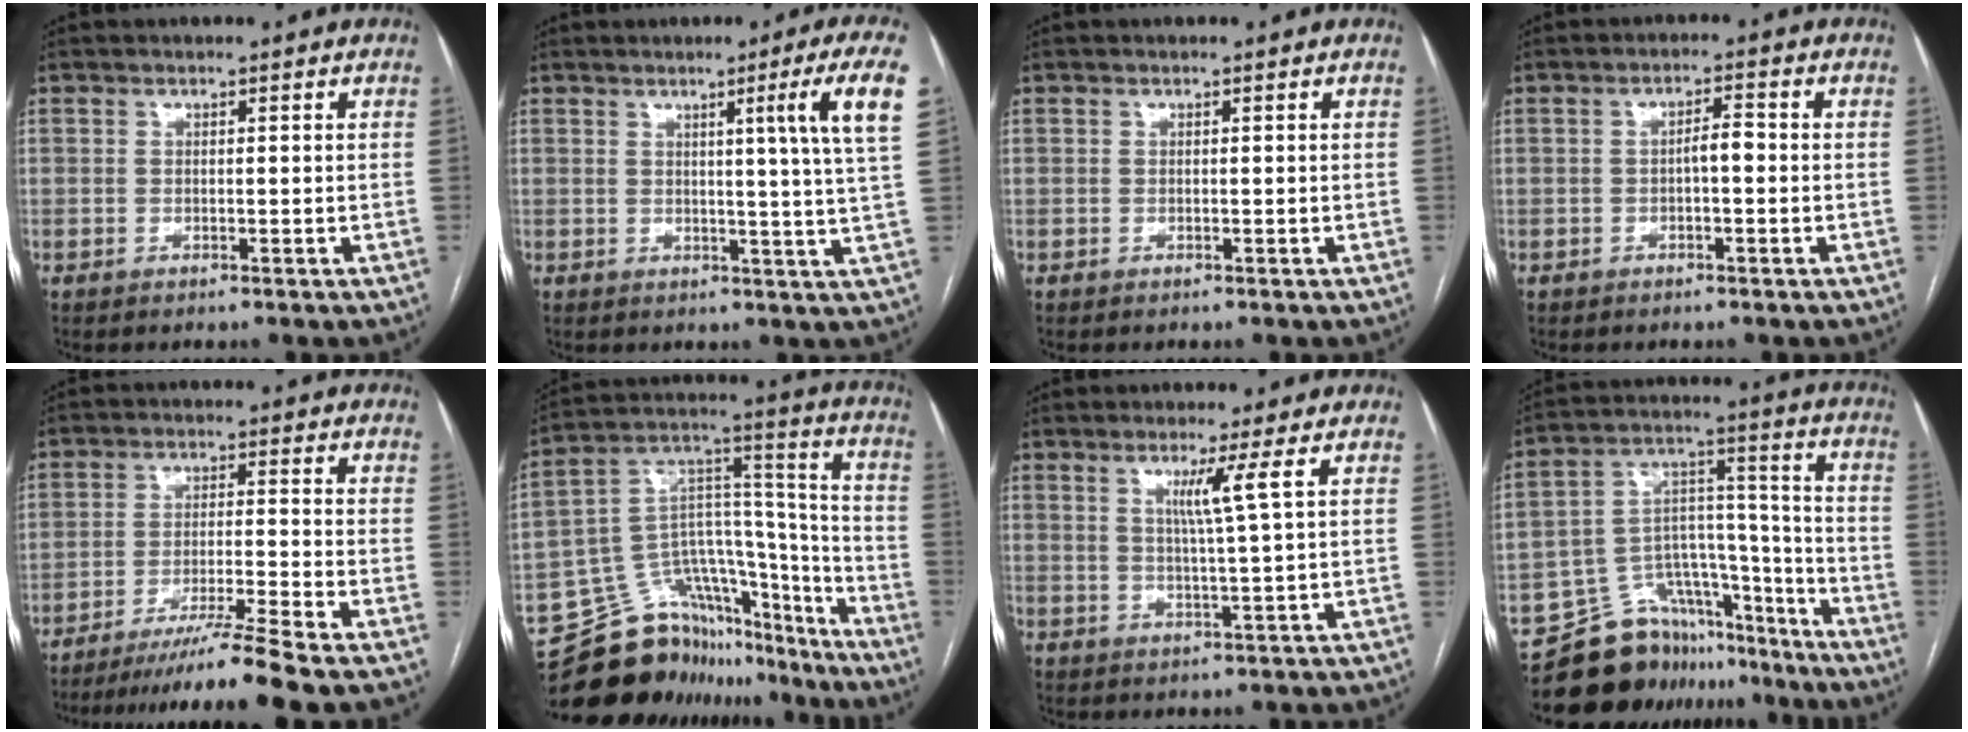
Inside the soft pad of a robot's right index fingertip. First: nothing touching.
{"total": 9.1, "force": [3.6, -2.6, 8.0], "torque": [-0.104, -0.013, 0.046]}
{"total": 0.0}
{"total": 2.4, "force": [-0.3, 0.7, 2.3], "torque": [-0.037, 0.009, -0.004]}
{"total": 9.4, "force": [-7.8, -3.1, 4.2], "torque": [-0.055, -0.029, -0.132]}
{"total": 23.0, "force": [-19.1, 10.2, 7.9], "torque": [-0.124, 0.064, -0.293]}
{"total": 4.3, "force": [1.7, -1.5, 3.6], "torque": [-0.068, -0.011, 0.033]}
{"total": 14.9, "force": [-13.0, 7.1, 2.2], "torque": [-0.024, 0.077, -0.206]}